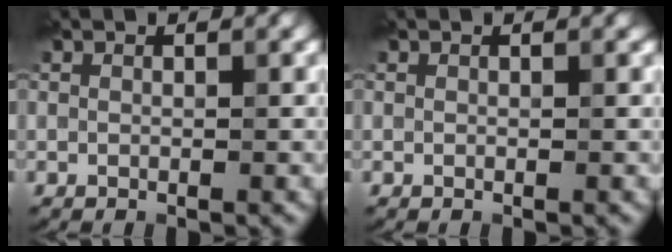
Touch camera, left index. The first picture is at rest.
{"total": 0.0}